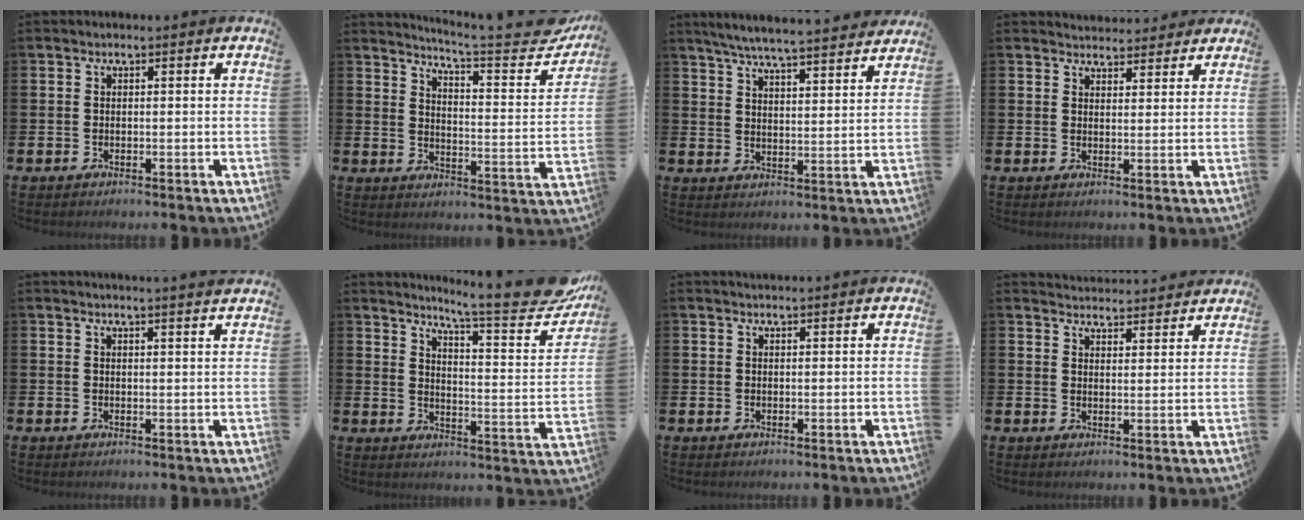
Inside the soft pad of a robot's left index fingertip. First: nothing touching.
{"total": 6.0, "force": [5.2, 0.2, 2.9], "torque": [-0.055, -0.051, 0.077]}
{"total": 6.4, "force": [6.2, 0.0, 1.7], "torque": [-0.049, -0.043, 0.108]}
{"total": 3.7, "force": [3.5, 1.1, -0.2], "torque": [0.005, -0.020, 0.064]}
{"total": 2.0, "force": [2.0, -0.5, 0.0], "torque": [0.006, -0.013, 0.035]}
{"total": 8.7, "force": [7.5, 0.5, 4.4], "torque": [-0.075, -0.065, 0.116]}
{"total": 1.1, "force": [1.1, 0.0, 0.1], "torque": [0.010, -0.006, 0.018]}
{"total": 3.9, "force": [3.9, 0.4, -0.3], "torque": [-0.003, -0.028, 0.071]}